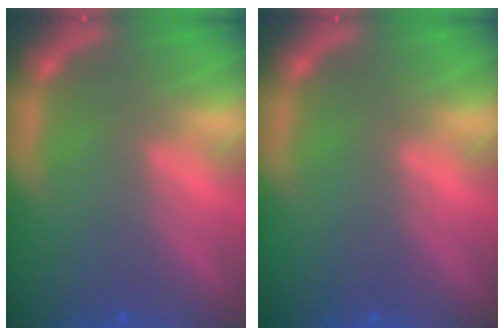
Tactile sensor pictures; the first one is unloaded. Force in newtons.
{"total": 0.0}